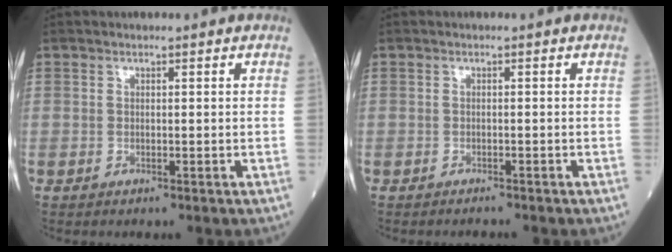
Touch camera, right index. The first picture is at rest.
{"total": 0.8, "force": [-0.8, -0.1, 0.0], "torque": [-0.007, -0.005, -0.010]}